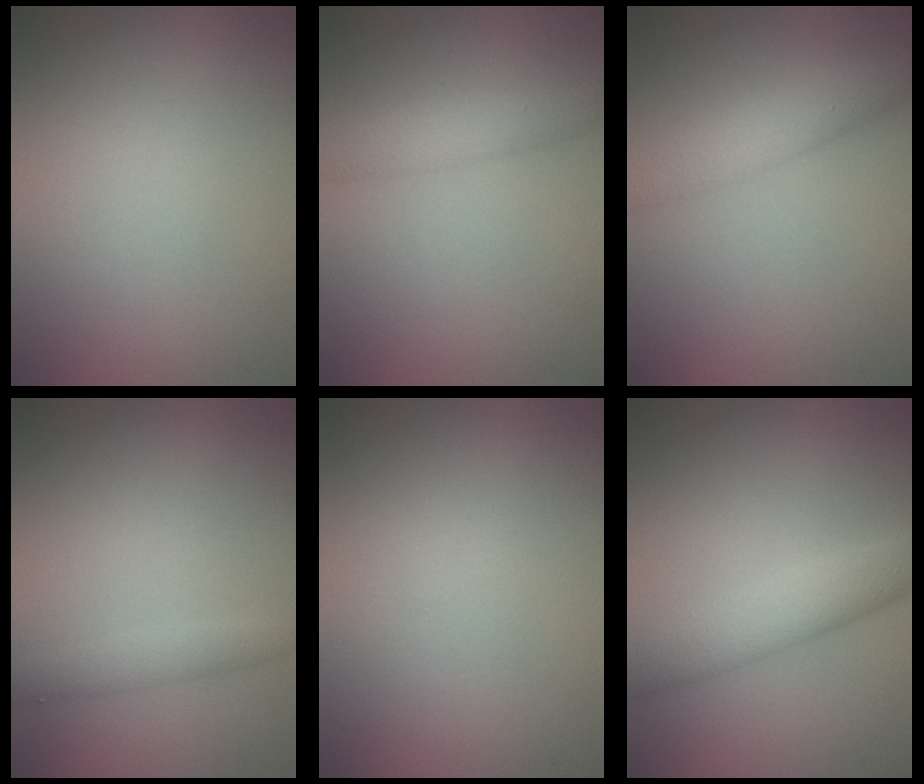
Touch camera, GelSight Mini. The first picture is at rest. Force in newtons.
{"total": 2.8, "press": 2.8, "slide": 0.1}
{"total": 3.6, "press": 3.6, "slide": 0.1}
{"total": 1.9, "press": 1.9, "slide": 0.1}
{"total": 0.0}
{"total": 4.4, "press": 4.4, "slide": 0.2}